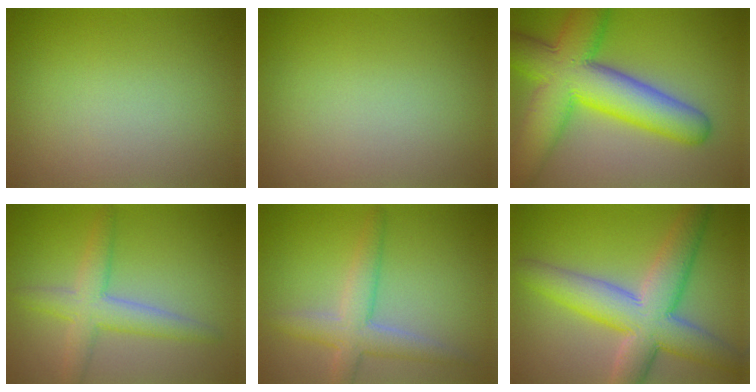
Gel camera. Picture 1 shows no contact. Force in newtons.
{"total": 0.0}
{"total": 11.9, "press": 11.9, "slide": 0.3}
{"total": 4.1, "press": 4.1, "slide": 0.2}
{"total": 4.0, "press": 4.0, "slide": 0.3}
{"total": 8.9, "press": 8.9, "slide": 0.4}